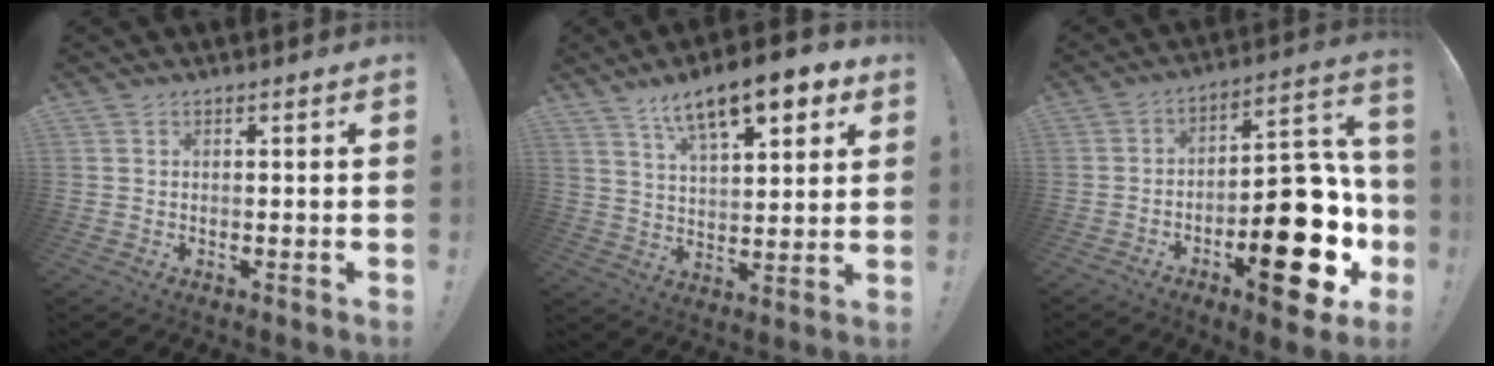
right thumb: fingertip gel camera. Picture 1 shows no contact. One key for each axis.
{"total": 14.2, "fx": 8.7, "fy": 5.2, "fz": 9.9, "tx": -0.150, "ty": -0.048, "tz": 0.145}
{"total": 23.2, "fx": -8.2, "fy": 10.7, "fz": 18.9, "tx": -0.230, "ty": 0.063, "tz": -0.113}